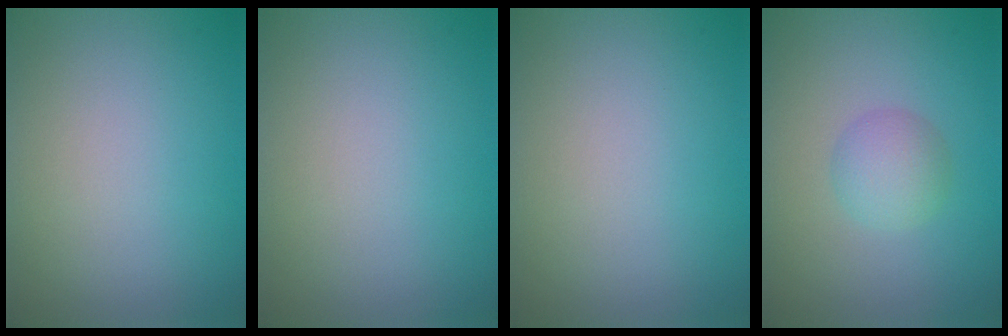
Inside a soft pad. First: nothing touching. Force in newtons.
{"total": 0.0}
{"total": 0.0}
{"total": 2.4, "press": 2.4, "slide": 0.1}